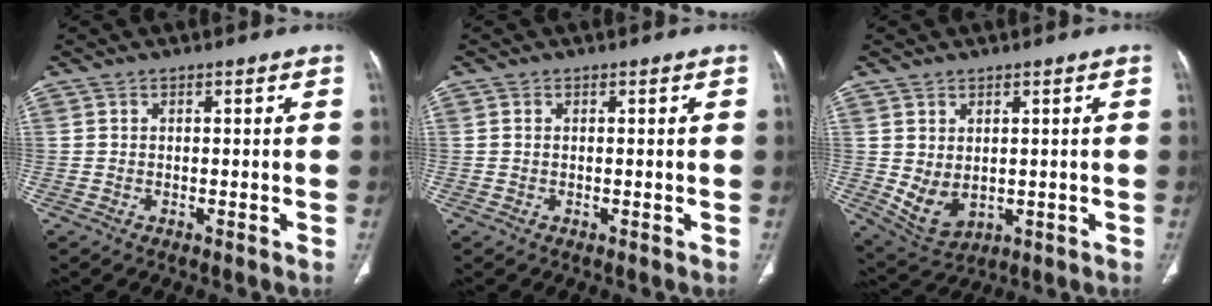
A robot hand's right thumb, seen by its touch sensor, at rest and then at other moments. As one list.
[{"total": 0.0}, {"total": 6.4, "force": [0.2, 4.2, 4.8], "torque": [-0.081, -0.009, 0.028]}]